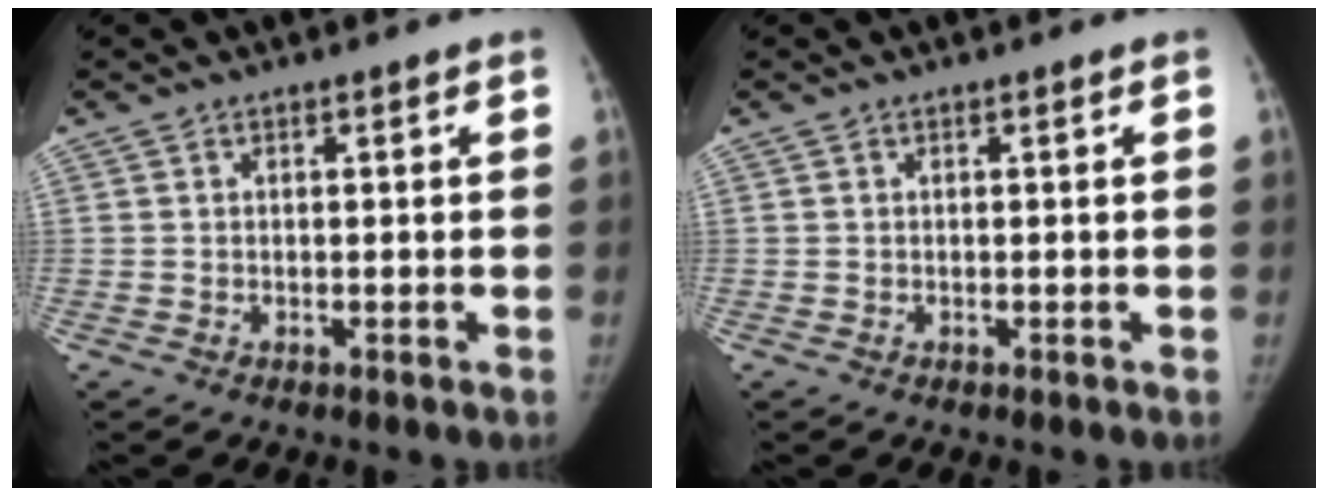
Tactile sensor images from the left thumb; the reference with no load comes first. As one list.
[{"total": 0.0}]